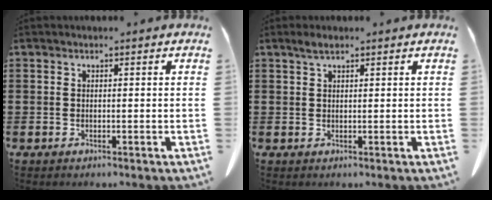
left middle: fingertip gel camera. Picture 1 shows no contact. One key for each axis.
{"total": 1.5, "fx": 1.0, "fy": 0.3, "fz": 1.1, "tx": -0.023, "ty": 0.001, "tz": 0.018}